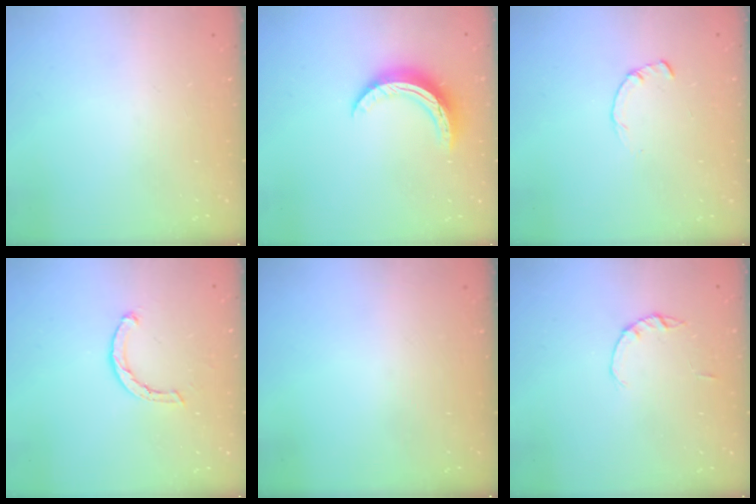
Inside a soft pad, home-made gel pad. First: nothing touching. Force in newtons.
{"total": 10.4, "press": 10.3, "slide": 0.5}
{"total": 1.7, "press": 1.7, "slide": 0.2}
{"total": 2.1, "press": 2.1, "slide": 0.1}
{"total": 0.0}
{"total": 1.0, "press": 1.0, "slide": 0.2}